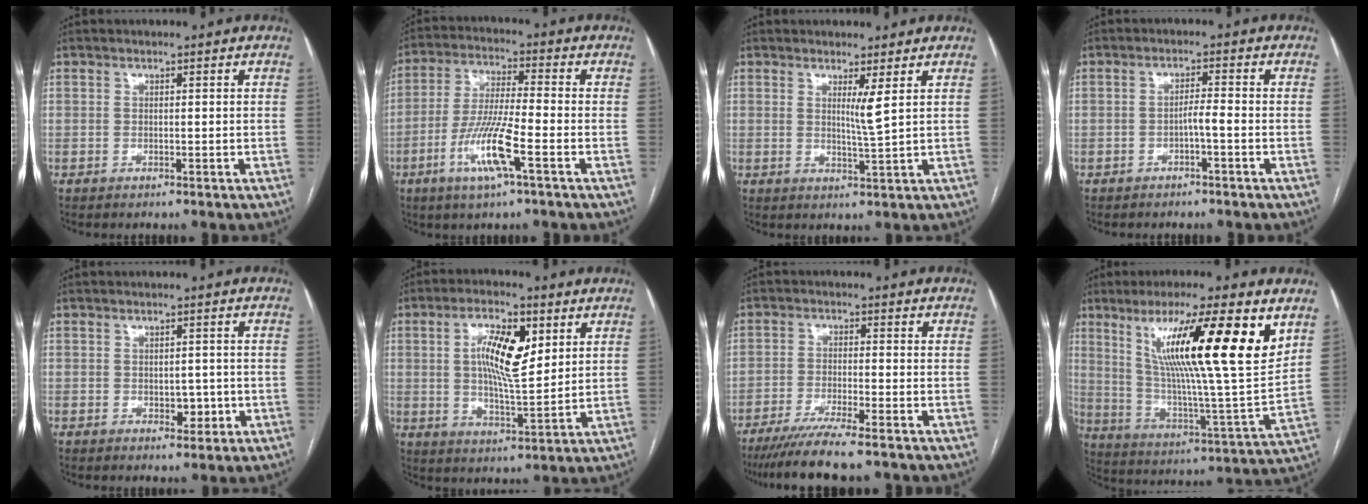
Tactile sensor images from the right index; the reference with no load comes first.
{"total": 10.5, "force": [-4.3, 0.6, 9.6], "torque": [-0.192, -0.010, -0.084]}
{"total": 2.9, "force": [1.2, -0.7, 2.6], "torque": [-0.045, -0.016, 0.024]}
{"total": 2.2, "force": [-1.0, 0.0, 2.0], "torque": [-0.029, 0.003, -0.020]}
{"total": 3.0, "force": [-0.7, 1.9, 2.2], "torque": [-0.023, 0.004, -0.003]}
{"total": 10.4, "force": [3.0, 3.0, 9.5], "torque": [-0.173, 0.005, 0.052]}
{"total": 9.2, "force": [-7.4, -0.2, 5.5], "torque": [-0.083, -0.025, -0.121]}
{"total": 22.1, "force": [10.0, 0.8, 19.7], "torque": [-0.320, -0.002, 0.159]}